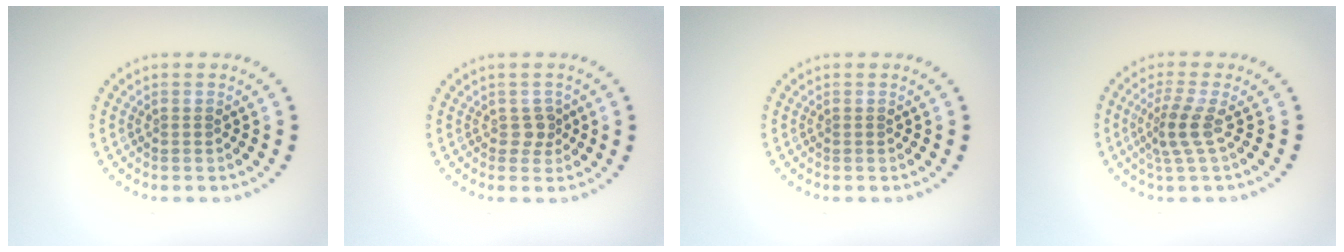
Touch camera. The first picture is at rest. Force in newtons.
{"total": 1.3, "press": 1.0, "slide": 0.8}
{"total": 0.0}
{"total": 2.6, "press": 1.8, "slide": 1.8}